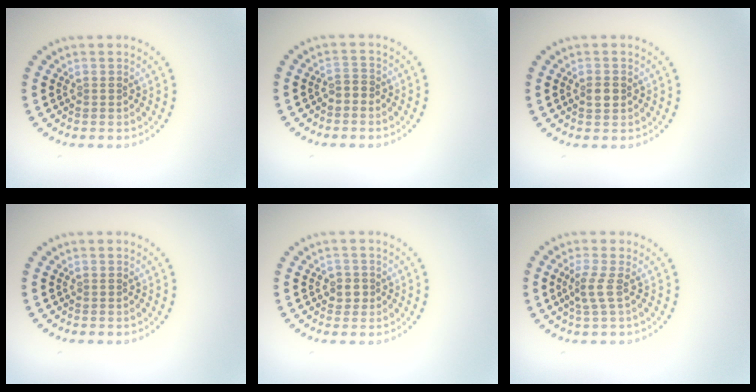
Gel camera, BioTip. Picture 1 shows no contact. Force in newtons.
{"total": 0.9, "press": 0.7, "slide": 0.6}
{"total": 1.3, "press": 1.3, "slide": 0.2}
{"total": 0.0}
{"total": 1.5, "press": 1.4, "slide": 0.6}
{"total": 1.8, "press": 1.3, "slide": 1.2}